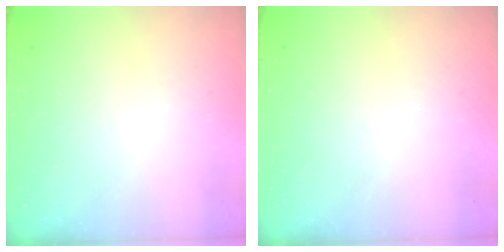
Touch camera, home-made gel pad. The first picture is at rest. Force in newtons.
{"total": 0.0}